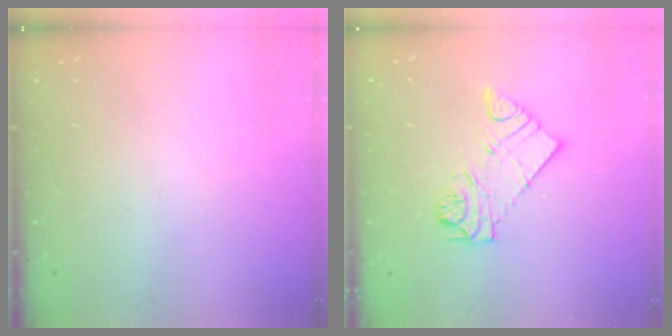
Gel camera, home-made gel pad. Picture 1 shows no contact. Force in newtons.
{"total": 10.0, "press": 10.0, "slide": 0.9}